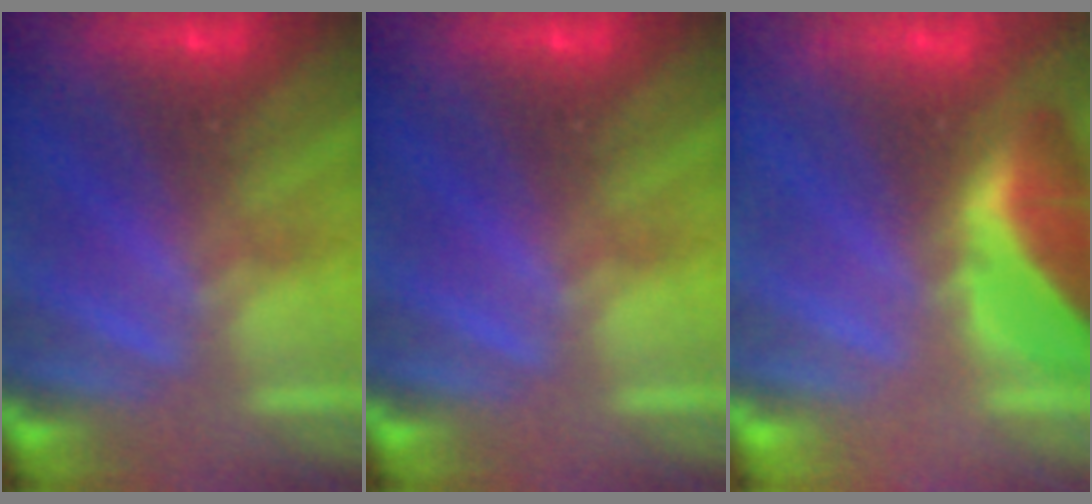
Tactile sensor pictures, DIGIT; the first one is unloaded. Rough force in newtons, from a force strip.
{"total": 0.0}
{"total": 1.8}